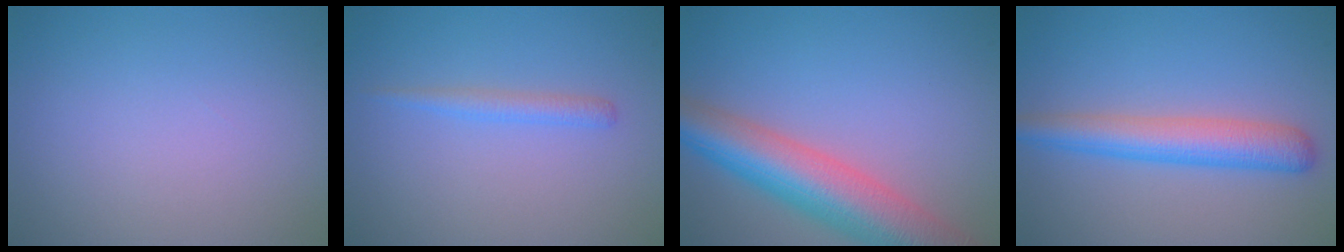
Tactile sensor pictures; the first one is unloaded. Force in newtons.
{"total": 1.3, "press": 1.3, "slide": 0.1}
{"total": 9.3, "press": 9.3, "slide": 0.3}
{"total": 4.7, "press": 4.7, "slide": 0.1}